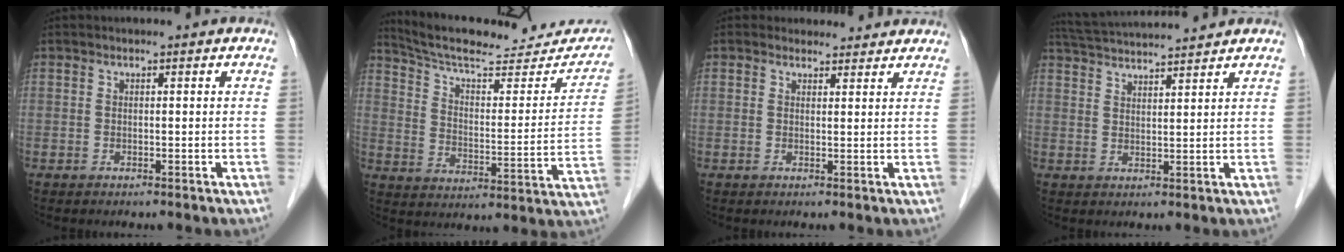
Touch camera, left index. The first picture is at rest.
{"total": 23.5, "force": [21.4, 4.8, 8.4], "torque": [-0.119, -0.026, 0.288]}
{"total": 3.5, "force": [3.2, 1.4, -0.1], "torque": [0.003, 0.007, 0.033]}
{"total": 10.8, "force": [10.1, -0.1, 3.8], "torque": [-0.076, 0.025, 0.160]}